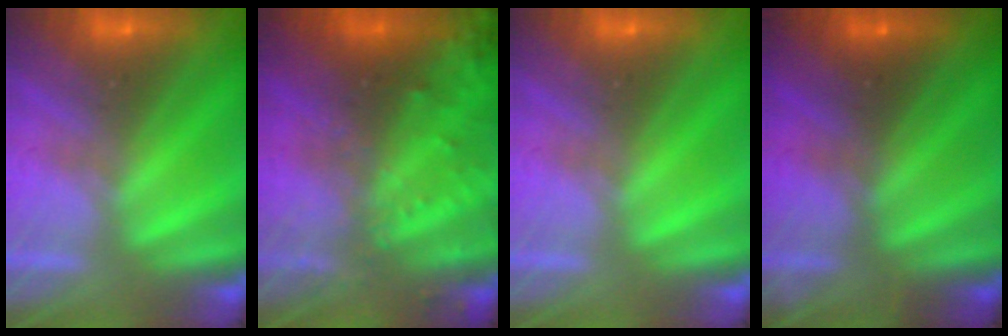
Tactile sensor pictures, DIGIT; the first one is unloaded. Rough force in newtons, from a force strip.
{"total": 9.3}
{"total": 0.0}
{"total": 2.5}